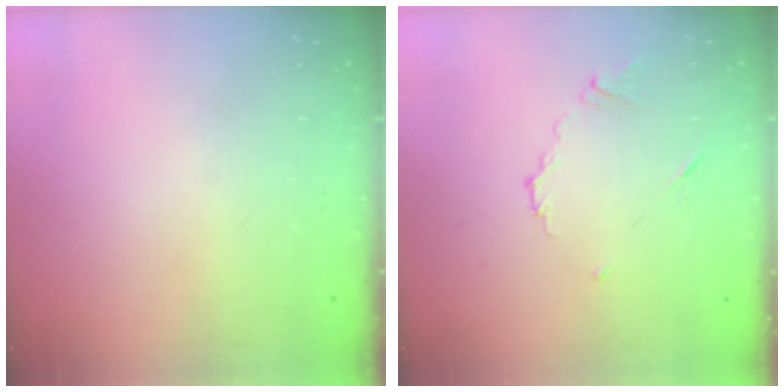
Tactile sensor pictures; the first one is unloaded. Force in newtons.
{"total": 6.1, "press": 6.1, "slide": 0.6}